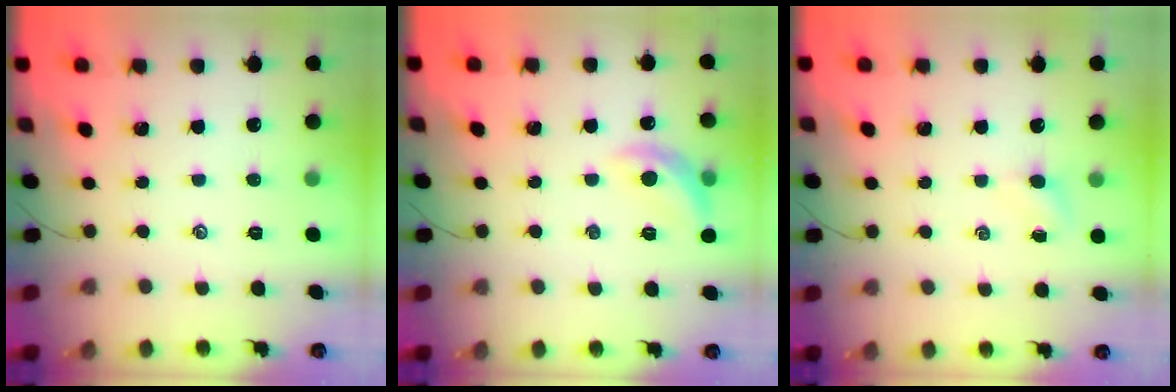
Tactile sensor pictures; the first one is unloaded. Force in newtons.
{"total": 9.9, "press": 9.8, "slide": 1.1}
{"total": 2.9, "press": 2.7, "slide": 1.1}